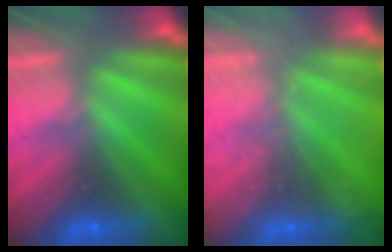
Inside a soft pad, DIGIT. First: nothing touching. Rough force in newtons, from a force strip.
{"total": 2.3}